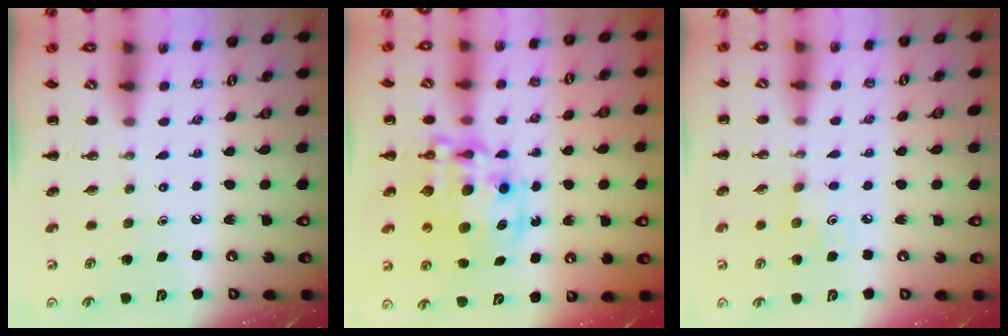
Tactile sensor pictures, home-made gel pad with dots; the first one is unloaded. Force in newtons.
{"total": 12.9, "press": 12.6, "slide": 3.1}
{"total": 2.5, "press": 2.4, "slide": 0.7}